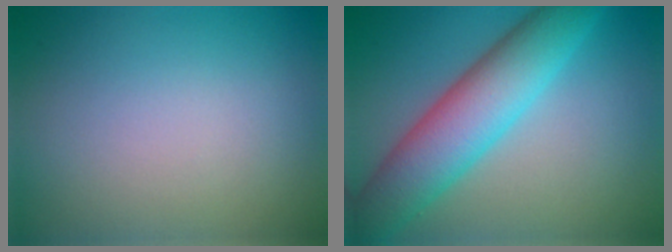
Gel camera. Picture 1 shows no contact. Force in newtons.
{"total": 7.9, "press": 7.9, "slide": 0.3}